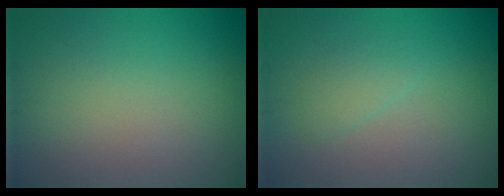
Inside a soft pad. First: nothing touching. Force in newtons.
{"total": 1.3, "press": 1.3, "slide": 0.2}